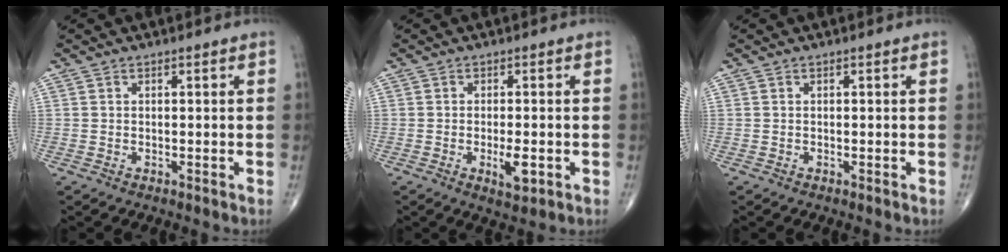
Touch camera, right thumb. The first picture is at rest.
{"total": 4.2, "force": [-1.2, 1.6, 3.7], "torque": [-0.054, -0.005, -0.016]}
{"total": 0.0}